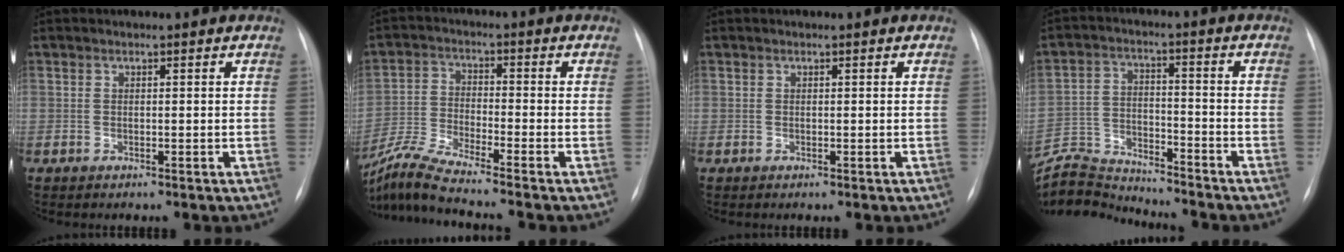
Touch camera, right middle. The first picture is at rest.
{"total": 9.1, "force": [-8.1, -1.5, 3.9], "torque": [-0.088, -0.026, -0.158]}
{"total": 0.0}
{"total": 9.6, "force": [-9.6, -0.2, -0.8], "torque": [0.008, 0.022, -0.176]}